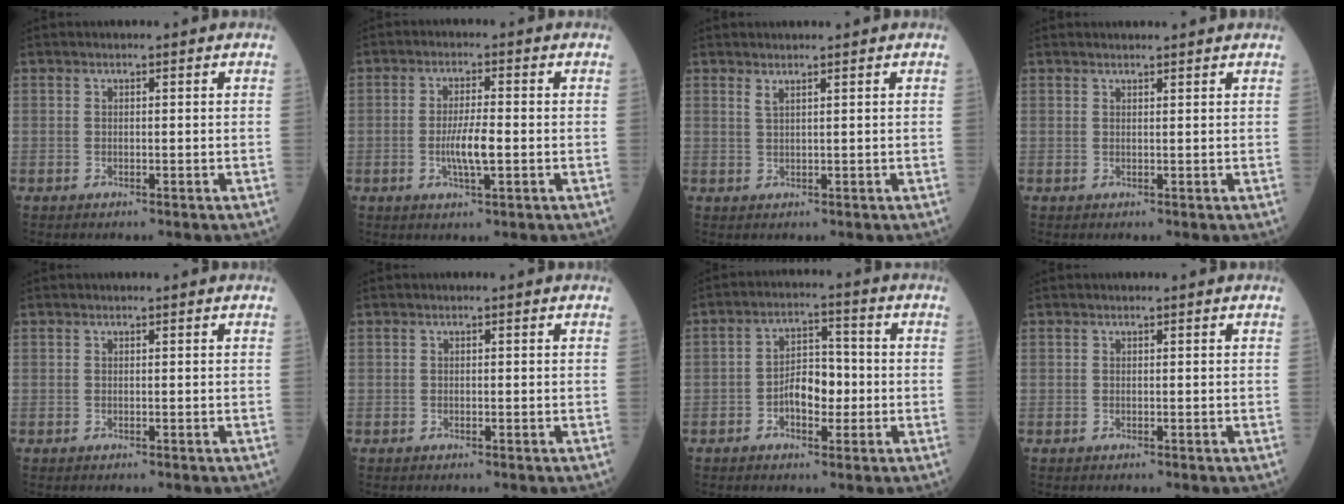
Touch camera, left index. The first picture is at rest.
{"total": 4.8, "force": [-0.9, 0.6, 4.7], "torque": [-0.094, -0.006, -0.017]}
{"total": 1.3, "force": [1.1, -0.2, 0.8], "torque": [-0.019, -0.005, 0.023]}
{"total": 3.3, "force": [3.2, 0.1, 0.8], "torque": [-0.013, 0.016, 0.039]}
{"total": 0.0}
{"total": 0.0}
{"total": 5.8, "force": [-1.5, 3.1, 4.8], "torque": [-0.086, 0.014, -0.027]}
{"total": 0.0}